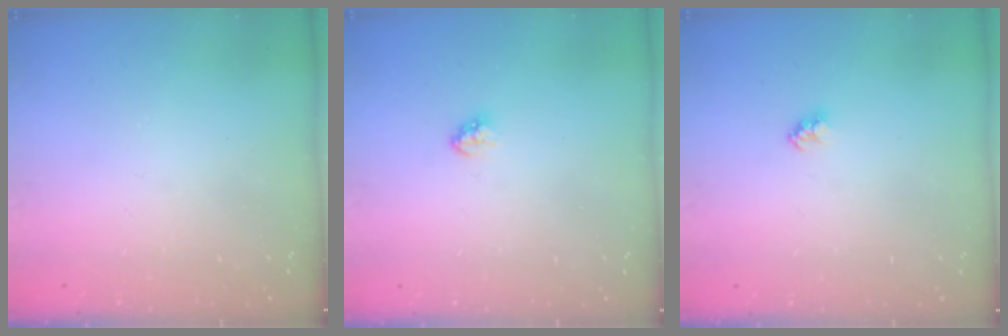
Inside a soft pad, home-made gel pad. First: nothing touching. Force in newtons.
{"total": 2.9, "press": 2.9, "slide": 0.7}
{"total": 2.5, "press": 2.5, "slide": 0.1}